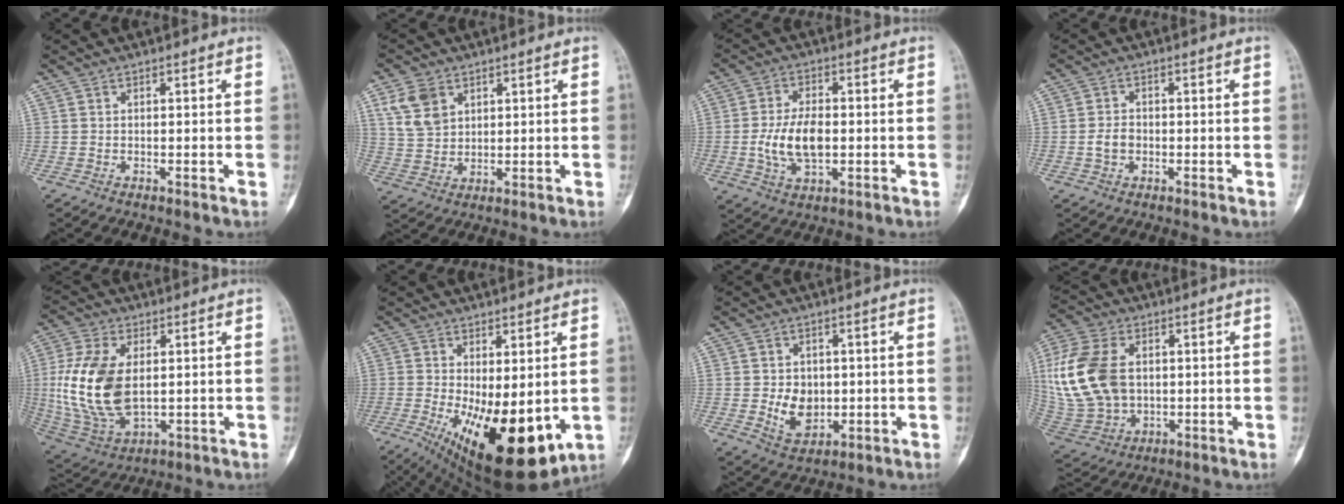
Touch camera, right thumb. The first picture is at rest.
{"total": 7.3, "force": [3.5, 5.1, 3.9], "torque": [-0.064, -0.009, 0.075]}
{"total": 9.6, "force": [-0.9, 5.3, 7.9], "torque": [-0.148, 0.004, -0.015]}
{"total": 3.0, "force": [-0.6, 2.3, 1.9], "torque": [-0.029, 0.009, -0.014]}
{"total": 17.3, "force": [1.1, 10.1, 14.0], "torque": [-0.293, -0.011, 0.034]}
{"total": 18.5, "force": [-3.8, 7.8, 16.3], "torque": [-0.232, -0.030, -0.030]}
{"total": 7.2, "force": [-0.3, 5.6, 4.6], "torque": [-0.043, -0.004, 0.008]}
{"total": 19.3, "force": [2.5, 13.2, 13.9], "torque": [-0.305, -0.006, 0.060]}